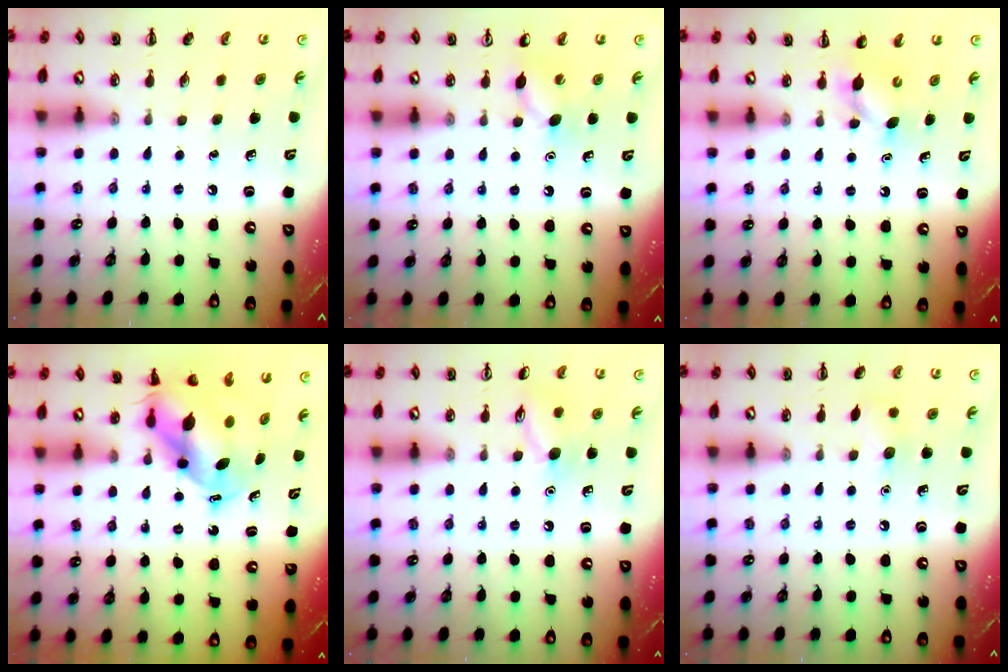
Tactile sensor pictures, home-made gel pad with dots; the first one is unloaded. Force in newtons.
{"total": 7.5, "press": 7.3, "slide": 2.0}
{"total": 5.0, "press": 4.8, "slide": 1.4}
{"total": 6.8, "press": 6.6, "slide": 1.6}
{"total": 9.1, "press": 9.1, "slide": 0.6}
{"total": 6.7, "press": 6.4, "slide": 1.8}